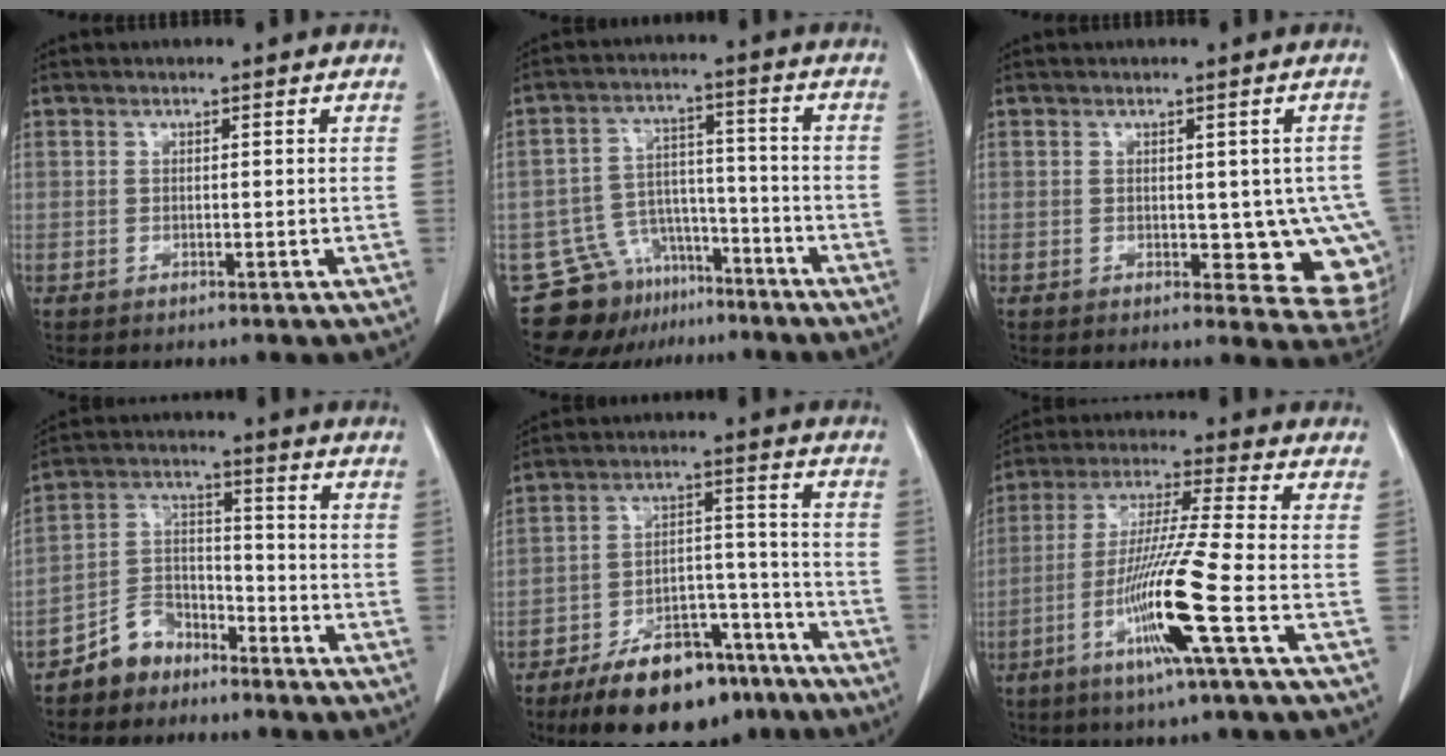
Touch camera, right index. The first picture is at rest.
{"total": 11.1, "force": [-8.6, 6.8, 1.9], "torque": [-0.030, 0.050, -0.133]}
{"total": 9.0, "force": [-0.8, 4.5, 7.8], "torque": [-0.064, -0.004, 0.000]}
{"total": 7.1, "force": [-5.6, 4.2, 1.2], "torque": [-0.021, 0.016, -0.106]}
{"total": 16.9, "force": [-12.4, 7.2, 8.9], "torque": [-0.123, 0.041, -0.193]}
{"total": 12.8, "force": [-4.7, -1.7, 11.8], "torque": [-0.230, -0.020, -0.093]}